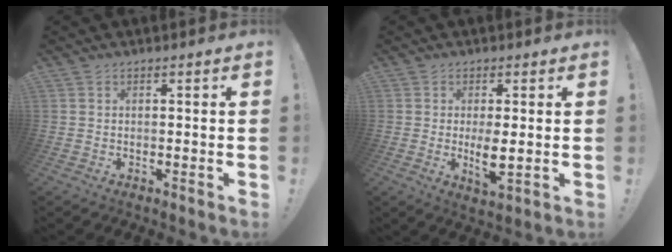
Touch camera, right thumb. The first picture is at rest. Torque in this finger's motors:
{"motor_torque": [2.27, 1.96, 1.23, -0.43, 0.27]}